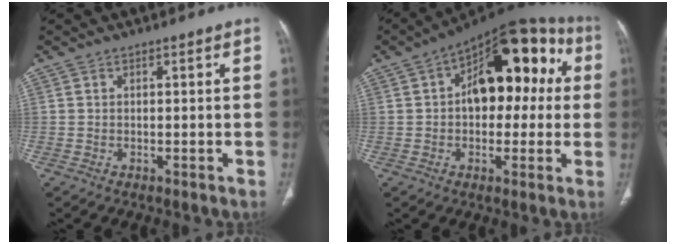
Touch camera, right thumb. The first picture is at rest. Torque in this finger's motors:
{"motor_torque": [-0.59, 1.33, 0.77, -0.59, 0.14]}